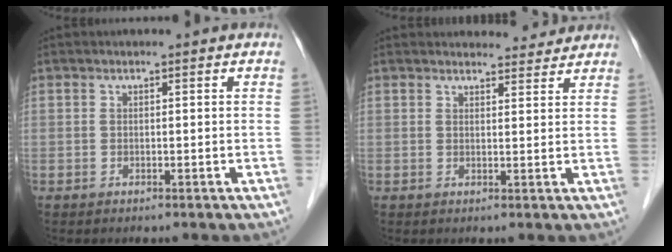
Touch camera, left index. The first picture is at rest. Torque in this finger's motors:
{"motor_torque": [-0.30, -1.13, 0.09, 0.00]}